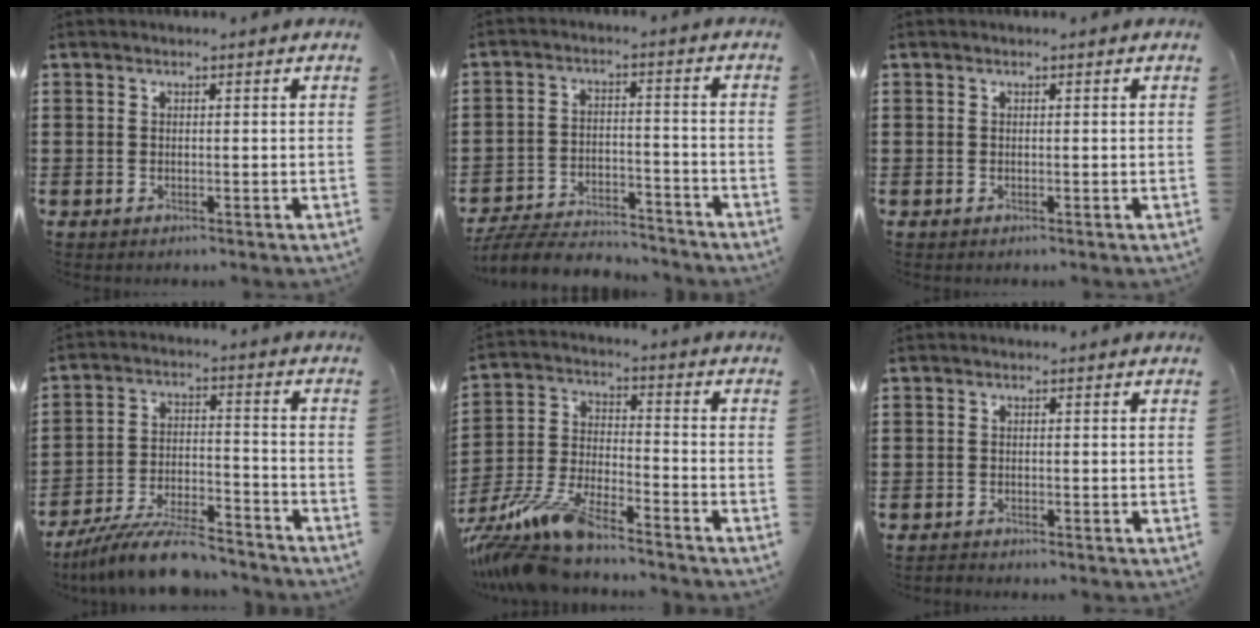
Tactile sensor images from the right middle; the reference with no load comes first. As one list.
[{"total": 6.3, "force": [-6.1, 1.0, 1.2], "torque": [-0.026, 0.011, -0.120]}, {"total": 0.0}, {"total": 10.5, "force": [-9.4, 1.2, 4.5], "torque": [-0.077, 0.021, -0.179]}, {"total": 10.4, "force": [-9.3, 1.3, 4.5], "torque": [-0.104, 0.005, -0.187]}, {"total": 0.9, "force": [-0.8, 0.2, -0.2], "torque": [0.001, 0.002, -0.019]}]